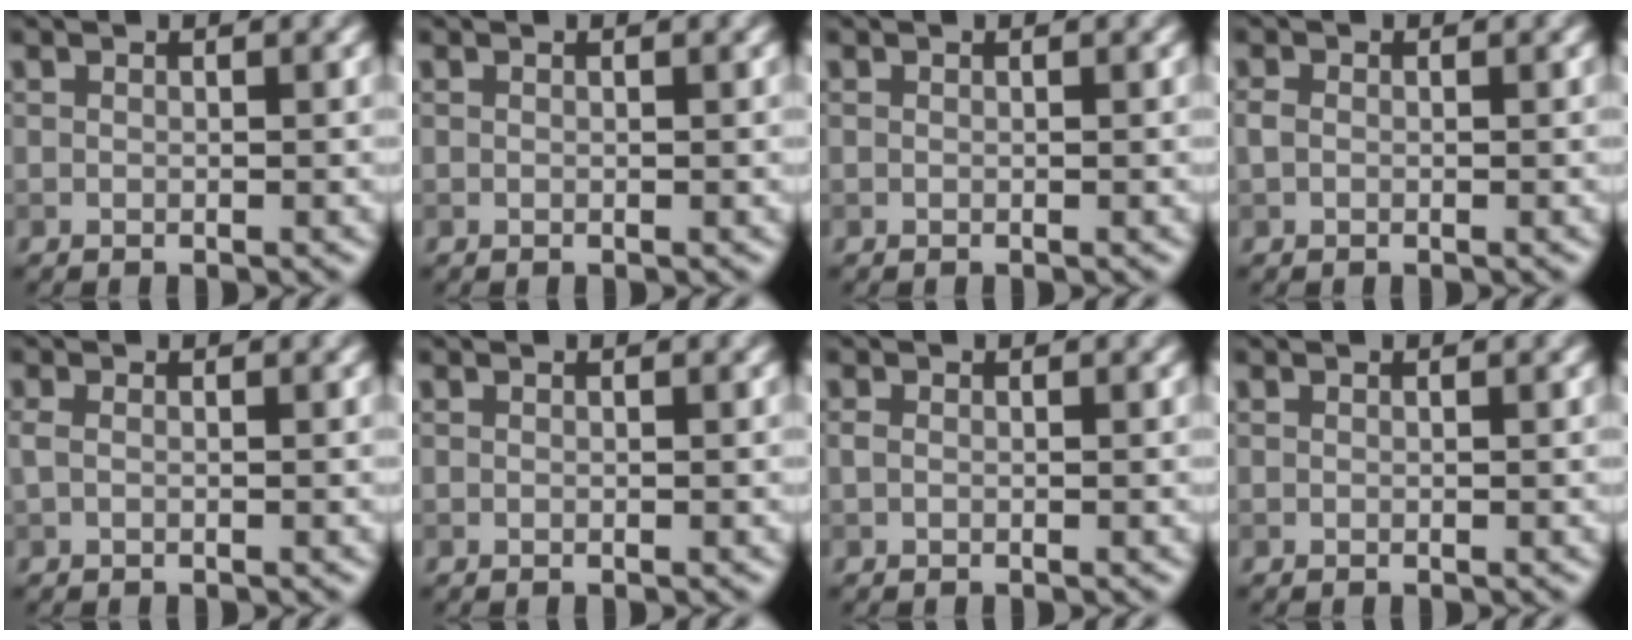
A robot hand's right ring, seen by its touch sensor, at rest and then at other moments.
{"total": 0.0}
{"total": 0.0}
{"total": 0.9, "force": [-0.2, 0.7, 0.5], "torque": [-0.011, 0.000, -0.005]}
{"total": 0.8, "force": [0.0, 0.4, 0.7], "torque": [-0.020, -0.001, -0.001]}
{"total": 0.0}
{"total": 0.5, "force": [-0.1, 0.3, 0.4], "torque": [-0.010, 0.000, -0.002]}
{"total": 0.0}